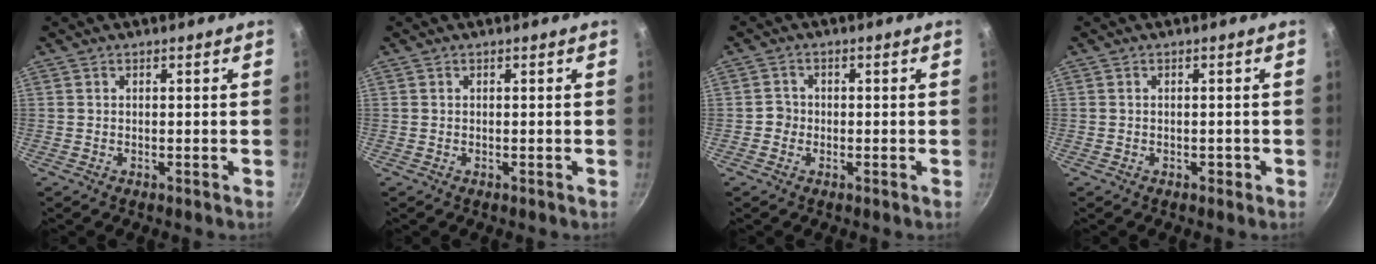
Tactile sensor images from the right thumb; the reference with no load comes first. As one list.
[{"total": 0.0}, {"total": 2.1, "force": [-0.7, 1.9, 0.4], "torque": [0.006, 0.007, -0.015]}, {"total": 0.8, "force": [-0.4, 0.6, 0.3], "torque": [-0.001, 0.004, -0.003]}]